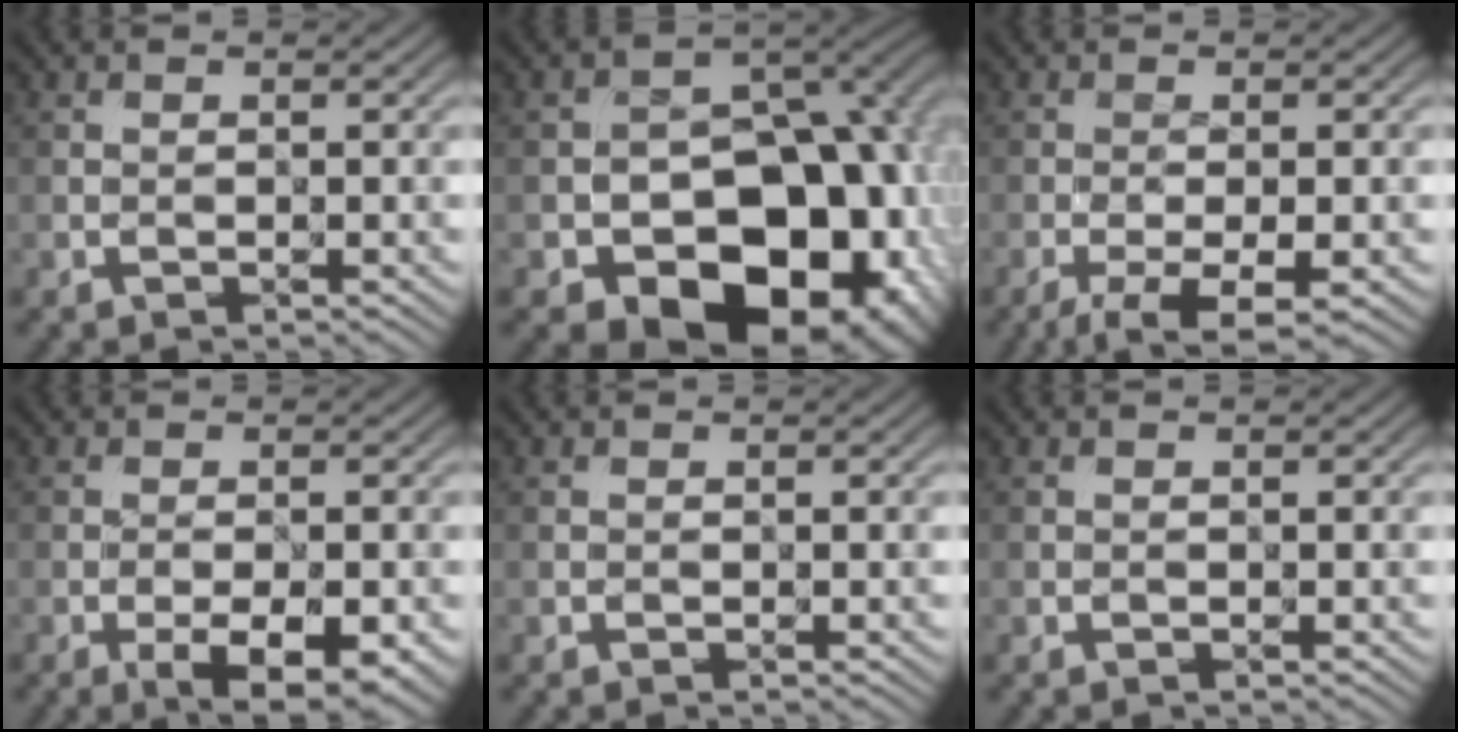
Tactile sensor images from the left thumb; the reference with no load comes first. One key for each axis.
{"total": 19.7, "fx": -8.0, "fy": 14.1, "fz": 11.1, "tx": -0.112, "ty": -0.026, "tz": -0.121}
{"total": 6.1, "fx": -3.6, "fy": 1.6, "fz": 4.6, "tx": -0.081, "ty": -0.014, "tz": -0.052}
{"total": 6.2, "fx": -2.9, "fy": 2.2, "fz": 5.1, "tx": -0.079, "ty": -0.010, "tz": -0.033}
{"total": 0.0}
{"total": 0.0}